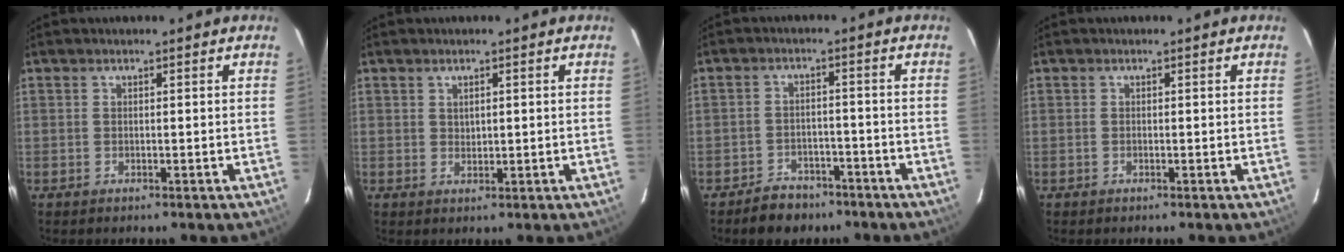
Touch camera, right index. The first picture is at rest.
{"total": 1.4, "force": [0.7, 1.0, 0.8], "torque": [-0.010, 0.003, 0.015]}
{"total": 7.1, "force": [-5.5, 4.0, 2.0], "torque": [-0.058, 0.018, -0.072]}
{"total": 0.0}